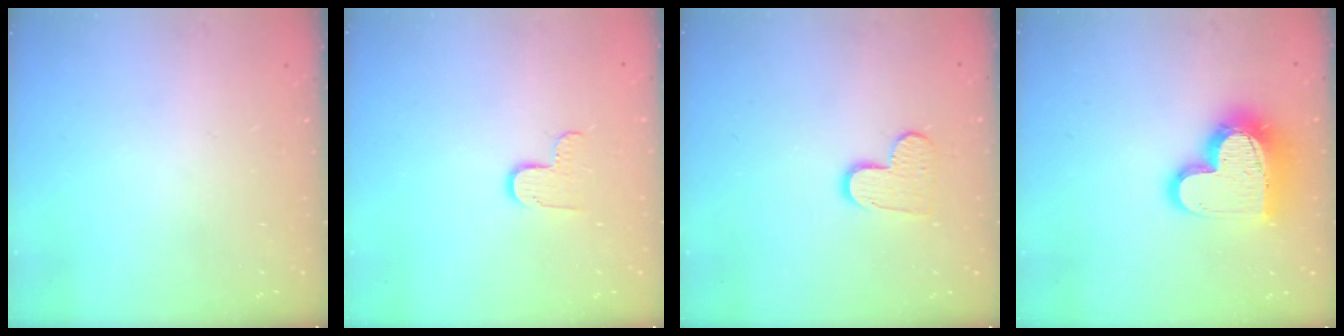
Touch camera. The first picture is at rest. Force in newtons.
{"total": 6.3, "press": 6.3, "slide": 0.3}
{"total": 9.3, "press": 9.3, "slide": 0.6}
{"total": 17.3, "press": 17.3, "slide": 1.4}